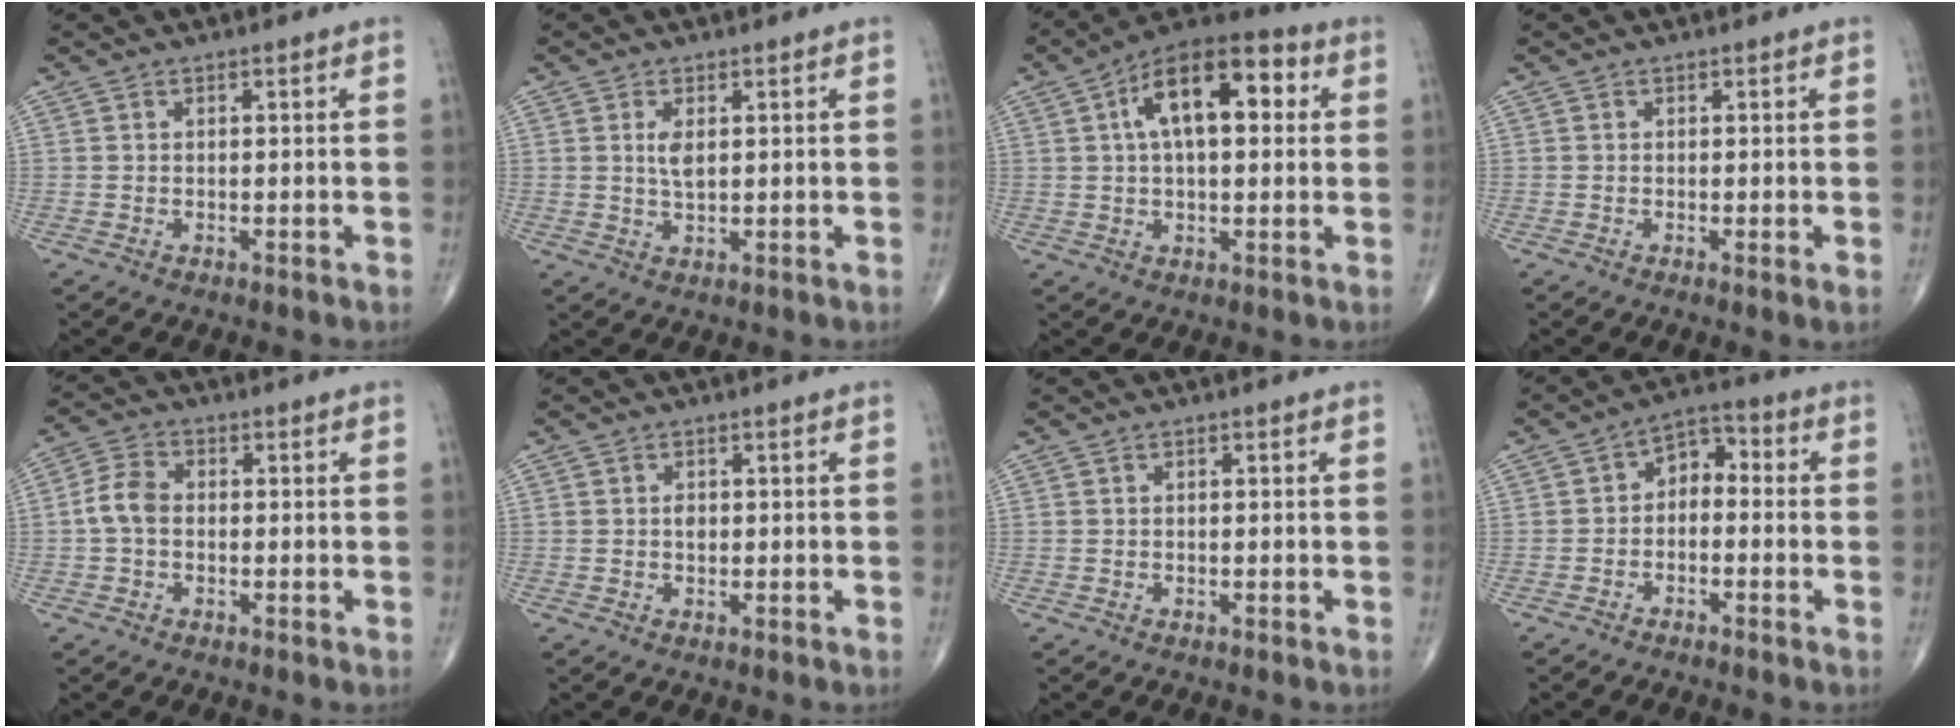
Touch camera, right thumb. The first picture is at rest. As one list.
[{"total": 3.1, "force": [0.8, 1.4, 2.6], "torque": [-0.045, -0.007, 0.016]}, {"total": 15.5, "force": [3.8, 7.6, 13.0], "torque": [-0.188, 0.029, 0.051]}, {"total": 0.9, "force": [-0.1, 0.0, 0.9], "torque": [-0.020, -0.004, -0.003]}, {"total": 5.0, "force": [-0.5, 3.6, 3.5], "torque": [-0.069, 0.016, -0.019]}, {"total": 1.3, "force": [0.0, 0.9, 0.9], "torque": [-0.007, 0.001, 0.000]}, {"total": 0.0}, {"total": 5.6, "force": [-0.8, 3.8, 4.0], "torque": [-0.036, 0.036, -0.030]}]